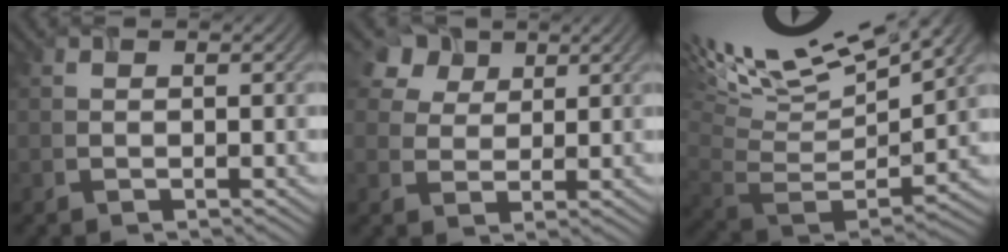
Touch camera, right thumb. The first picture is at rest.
{"total": 5.7, "force": [3.0, 3.9, 2.7], "torque": [-0.065, 0.010, 0.050]}
{"total": 13.7, "force": [6.3, 4.5, 11.3], "torque": [-0.237, 0.036, 0.115]}